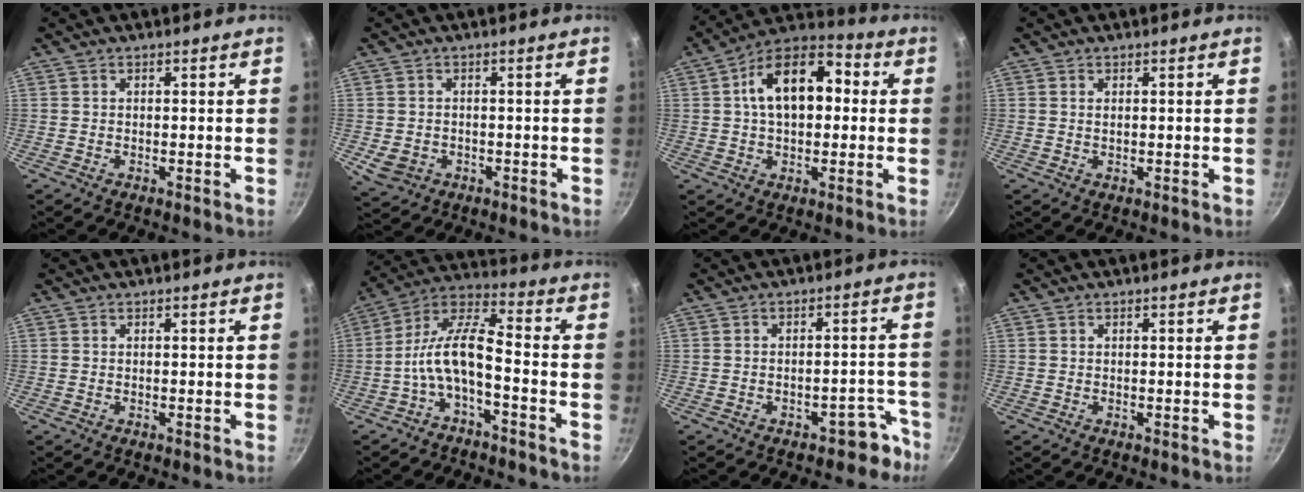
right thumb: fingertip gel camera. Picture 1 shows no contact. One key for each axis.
{"total": 4.6, "fx": -1.2, "fy": 3.8, "fz": 2.3, "tx": -0.041, "ty": 0.008, "tz": -0.010}
{"total": 15.7, "fx": 2.1, "fy": 9.7, "fz": 12.2, "tx": -0.158, "ty": 0.033, "tz": 0.015}
{"total": 1.0, "fx": 0.3, "fy": 0.6, "fz": 0.7, "tx": -0.012, "ty": 0.001, "tz": 0.005}
{"total": 0.0}
{"total": 8.9, "fx": -3.6, "fy": 3.0, "fz": 7.5, "tx": -0.165, "ty": 0.050, "tz": -0.073}
{"total": 5.5, "fx": -3.9, "fy": 3.0, "fz": 2.4, "tx": 0.011, "ty": 0.059, "tz": -0.030}
{"total": 0.0}